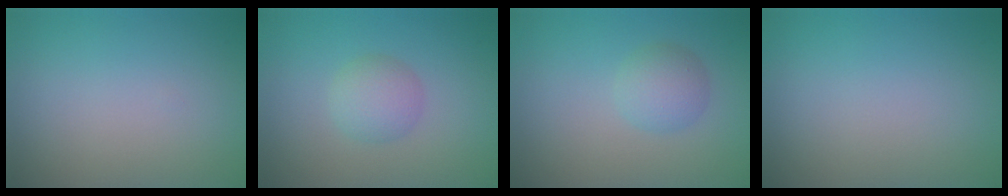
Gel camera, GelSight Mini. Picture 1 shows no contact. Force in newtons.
{"total": 2.4, "press": 2.4, "slide": 0.1}
{"total": 2.4, "press": 2.4, "slide": 0.1}
{"total": 0.0}